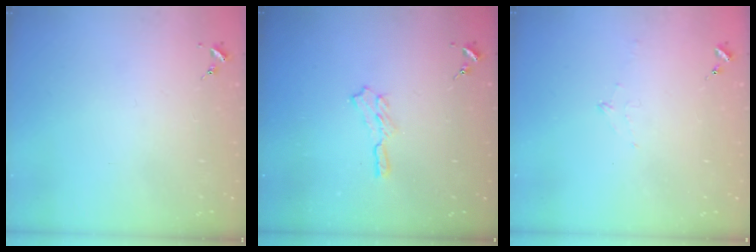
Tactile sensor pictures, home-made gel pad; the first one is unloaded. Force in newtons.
{"total": 5.5, "press": 5.5, "slide": 0.6}
{"total": 6.7, "press": 6.7, "slide": 0.7}